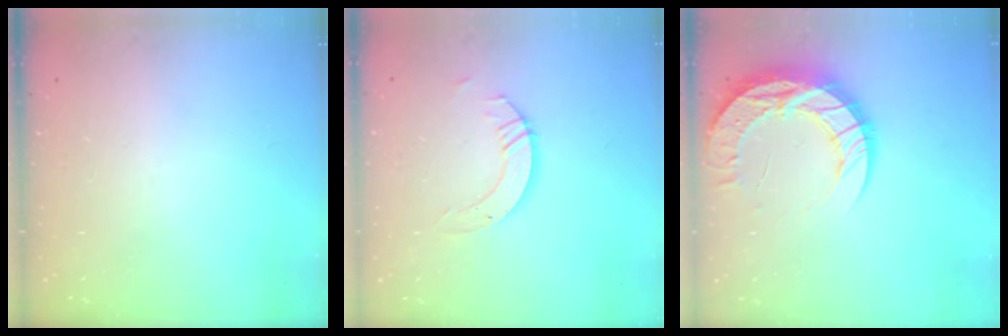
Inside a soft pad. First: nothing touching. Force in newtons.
{"total": 5.0, "press": 5.0, "slide": 0.3}
{"total": 15.4, "press": 15.4, "slide": 1.1}